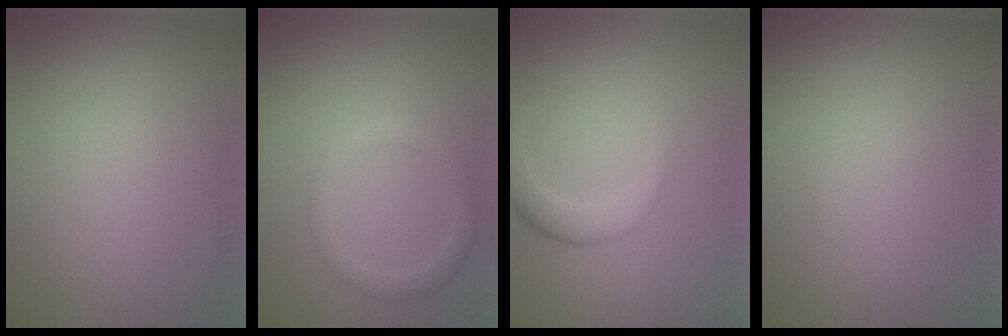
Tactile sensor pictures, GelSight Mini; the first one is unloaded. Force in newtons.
{"total": 2.2, "press": 2.2, "slide": 0.1}
{"total": 2.8, "press": 2.8, "slide": 0.1}
{"total": 0.0}